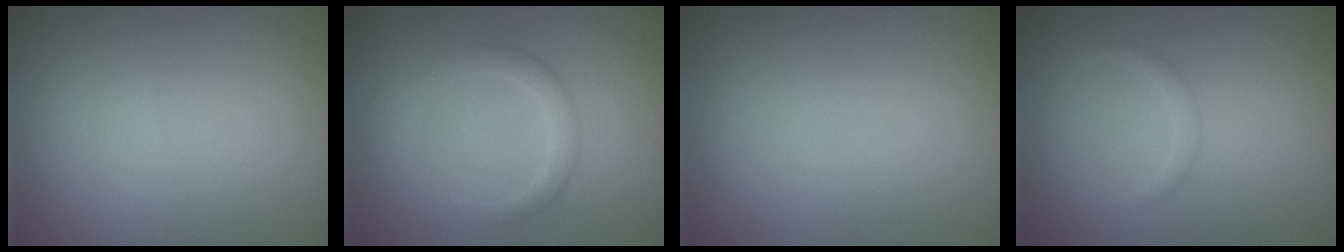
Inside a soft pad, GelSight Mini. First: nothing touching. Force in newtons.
{"total": 2.3, "press": 2.3, "slide": 0.1}
{"total": 0.0}
{"total": 0.8, "press": 0.8, "slide": 0.1}